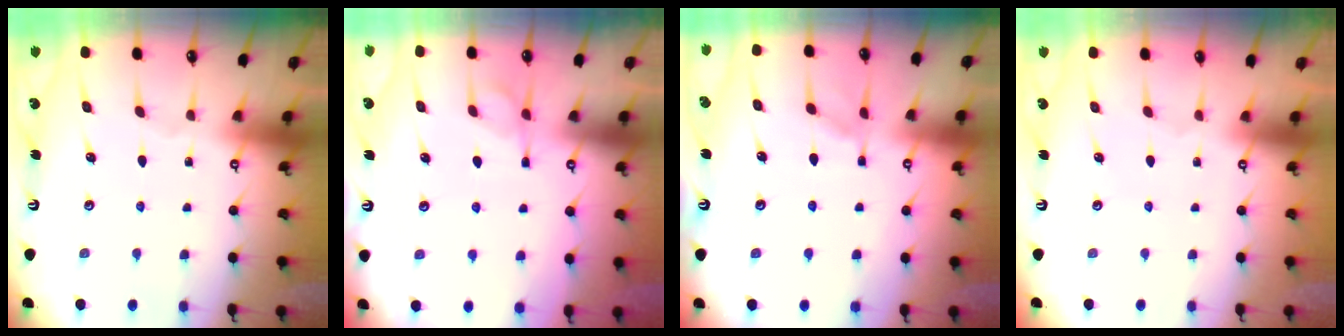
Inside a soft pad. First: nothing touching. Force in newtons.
{"total": 1.3, "press": 0.4, "slide": 1.2}
{"total": 3.7, "press": 3.7, "slide": 0.4}
{"total": 1.5, "press": 1.4, "slide": 0.6}